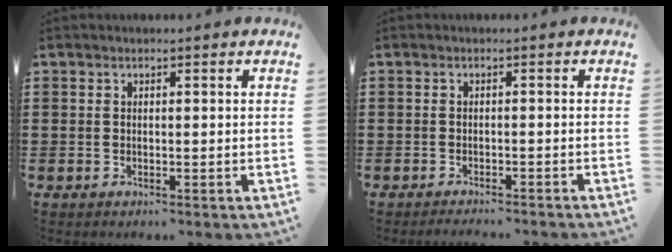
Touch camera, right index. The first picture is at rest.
{"total": 1.4, "force": [-1.4, -0.2, 0.2], "torque": [-0.005, 0.002, -0.029]}